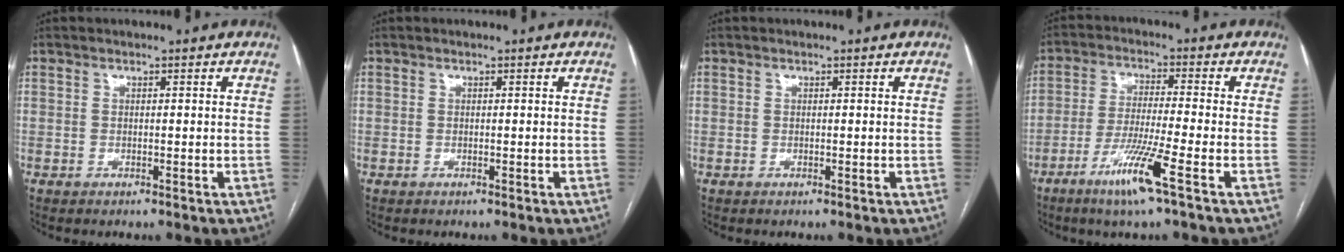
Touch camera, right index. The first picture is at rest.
{"total": 0.0}
{"total": 0.0}
{"total": 8.9, "force": [-4.8, -0.7, 7.5], "torque": [-0.147, -0.018, -0.094]}